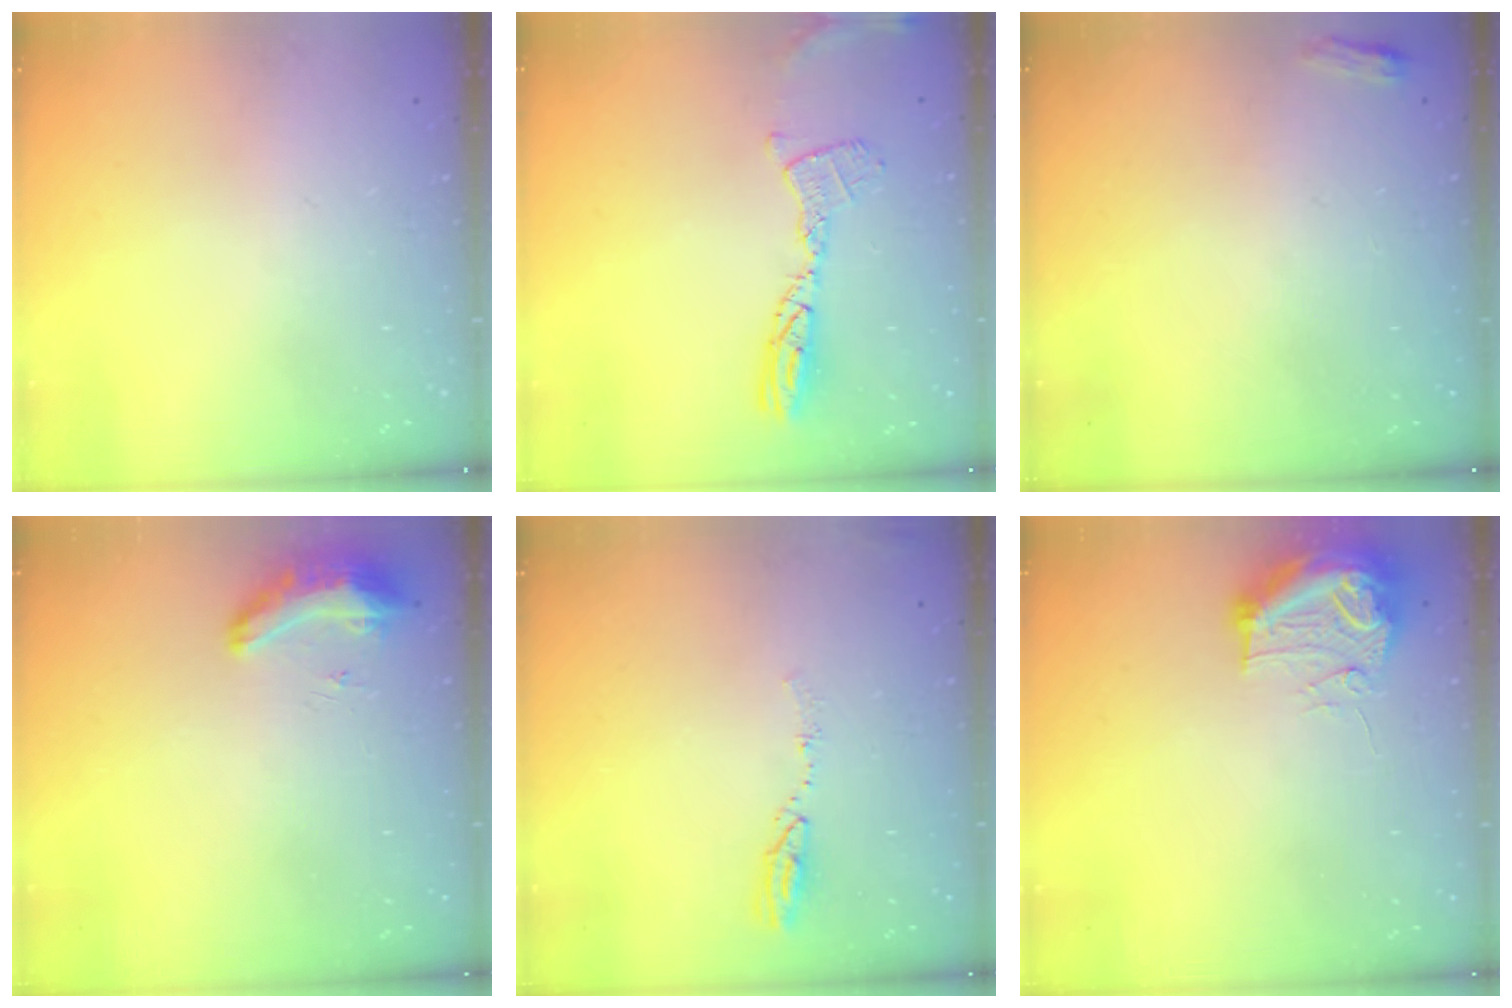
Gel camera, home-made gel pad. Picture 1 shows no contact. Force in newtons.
{"total": 10.3, "press": 10.3, "slide": 1.1}
{"total": 3.1, "press": 3.0, "slide": 0.5}
{"total": 8.5, "press": 8.4, "slide": 1.5}
{"total": 4.8, "press": 4.8, "slide": 0.4}
{"total": 10.8, "press": 10.7, "slide": 1.2}